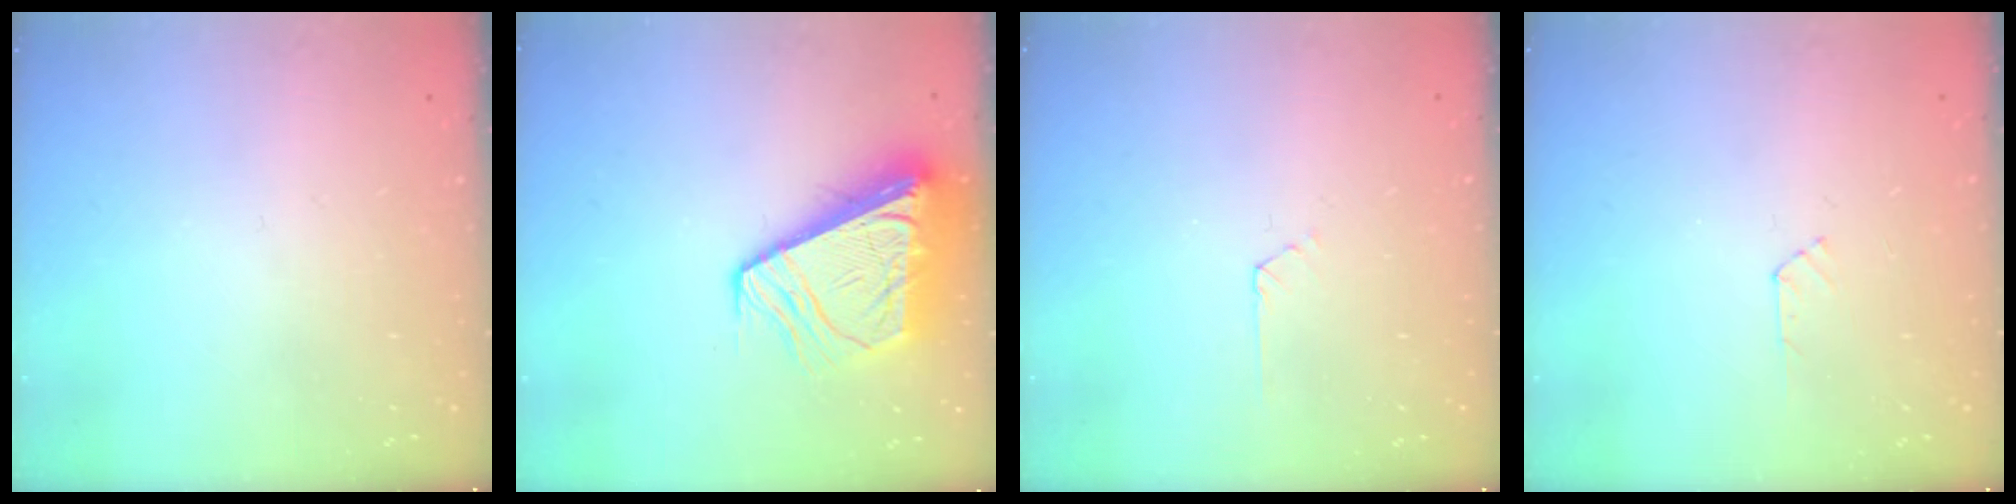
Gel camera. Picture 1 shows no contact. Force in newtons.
{"total": 12.4, "press": 12.3, "slide": 1.4}
{"total": 2.2, "press": 2.2, "slide": 0.3}
{"total": 2.8, "press": 2.7, "slide": 0.5}